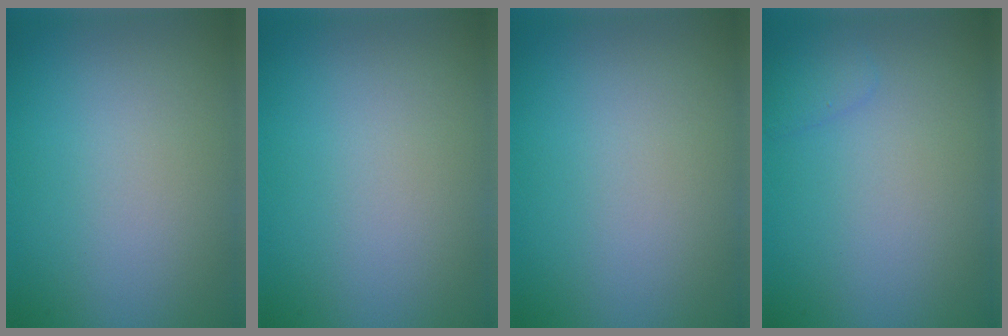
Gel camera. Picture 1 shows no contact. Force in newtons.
{"total": 0.0}
{"total": 0.0}
{"total": 1.0, "press": 1.0, "slide": 0.1}